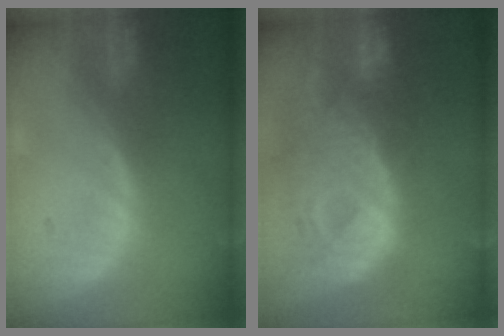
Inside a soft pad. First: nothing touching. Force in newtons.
{"total": 12.8, "press": 11.0, "slide": 6.6}